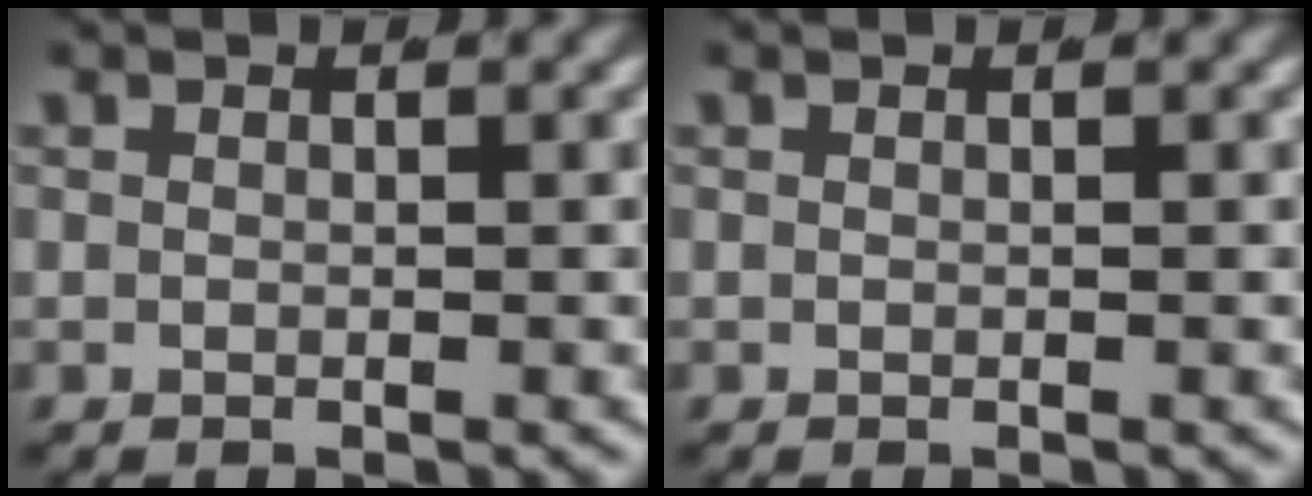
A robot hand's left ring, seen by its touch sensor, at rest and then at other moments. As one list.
[{"total": 0.0}]